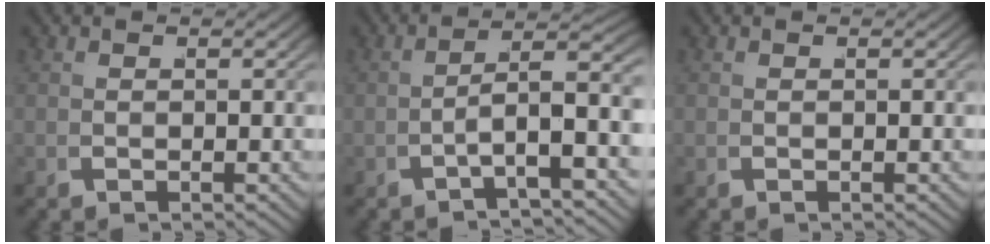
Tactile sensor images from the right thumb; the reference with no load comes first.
{"total": 6.7, "force": [-1.1, 3.0, 5.9], "torque": [-0.100, -0.015, -0.009]}
{"total": 0.0}